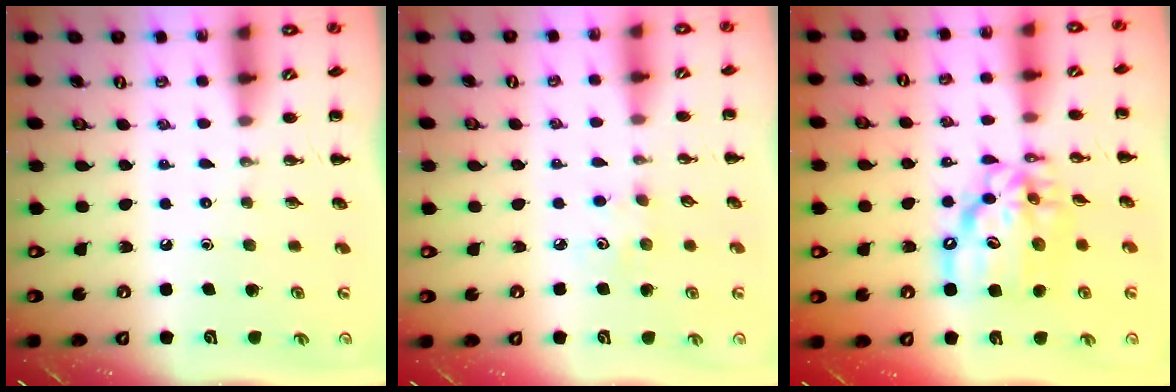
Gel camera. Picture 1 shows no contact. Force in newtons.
{"total": 3.4, "press": 3.2, "slide": 0.9}
{"total": 13.3, "press": 12.6, "slide": 4.1}